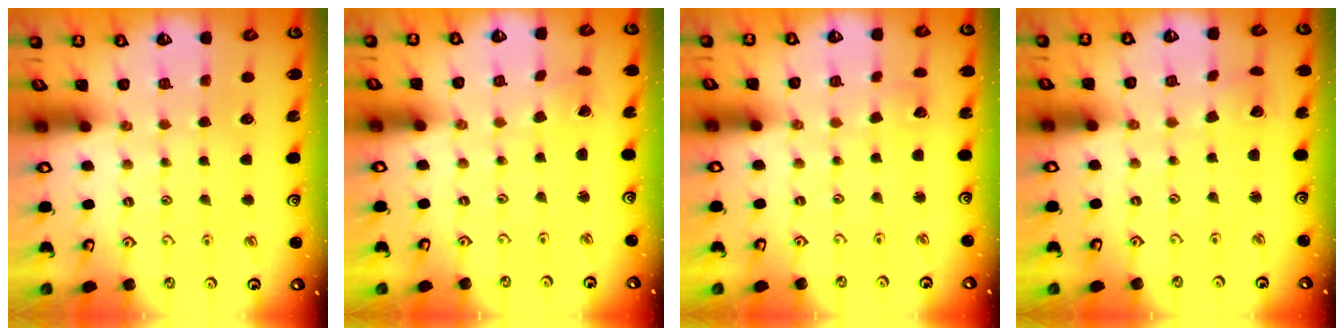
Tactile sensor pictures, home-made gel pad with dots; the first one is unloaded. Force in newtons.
{"total": 0.0}
{"total": 2.0, "press": 2.0, "slide": 0.2}
{"total": 2.4, "press": 2.4, "slide": 0.1}